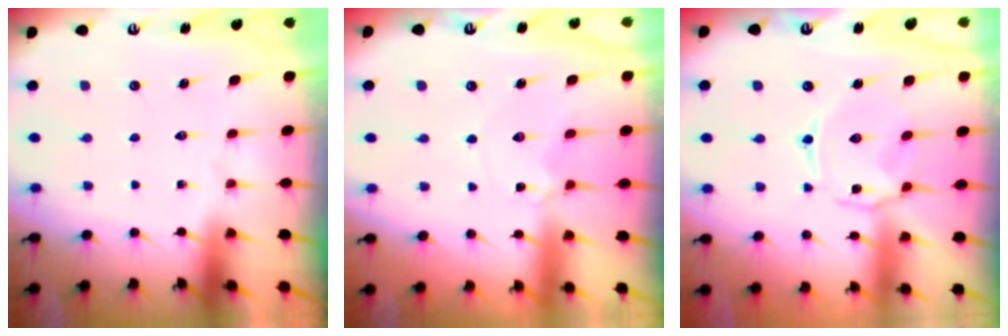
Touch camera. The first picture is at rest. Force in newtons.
{"total": 2.6, "press": 2.6, "slide": 0.5}
{"total": 2.2, "press": 2.1, "slide": 0.6}